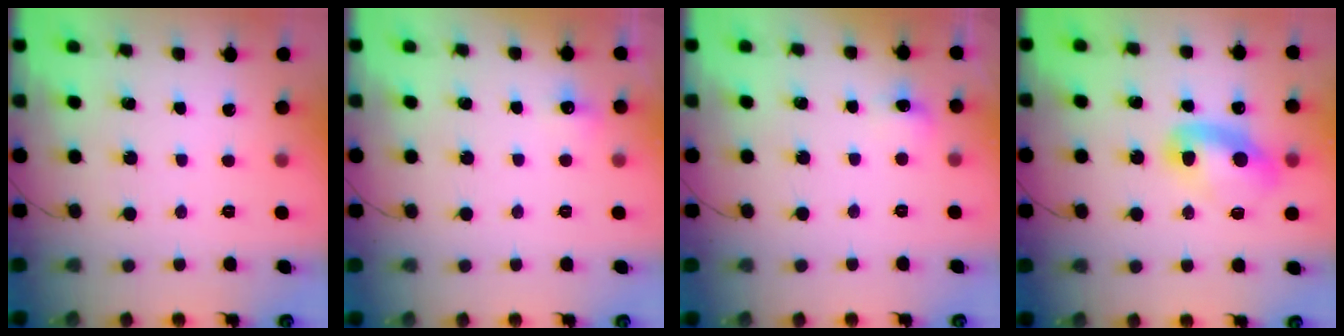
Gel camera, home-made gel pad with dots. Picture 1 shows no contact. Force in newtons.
{"total": 4.6, "press": 4.5, "slide": 1.2}
{"total": 5.8, "press": 5.6, "slide": 1.7}
{"total": 10.2, "press": 10.2, "slide": 0.6}